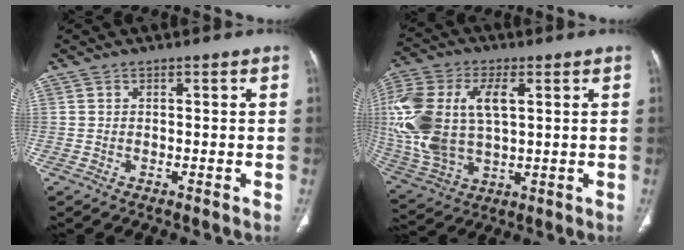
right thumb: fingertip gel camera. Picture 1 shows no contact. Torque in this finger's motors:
{"motor_torque": [2.17, 2.84, 2.30, 0.01, 0.28]}